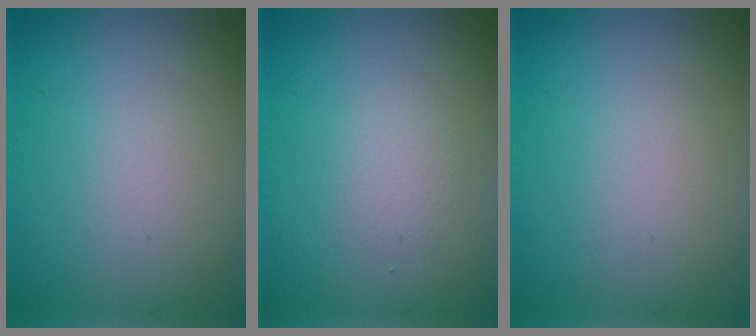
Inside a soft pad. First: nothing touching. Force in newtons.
{"total": 1.1, "press": 1.1, "slide": 0.0}
{"total": 0.0}